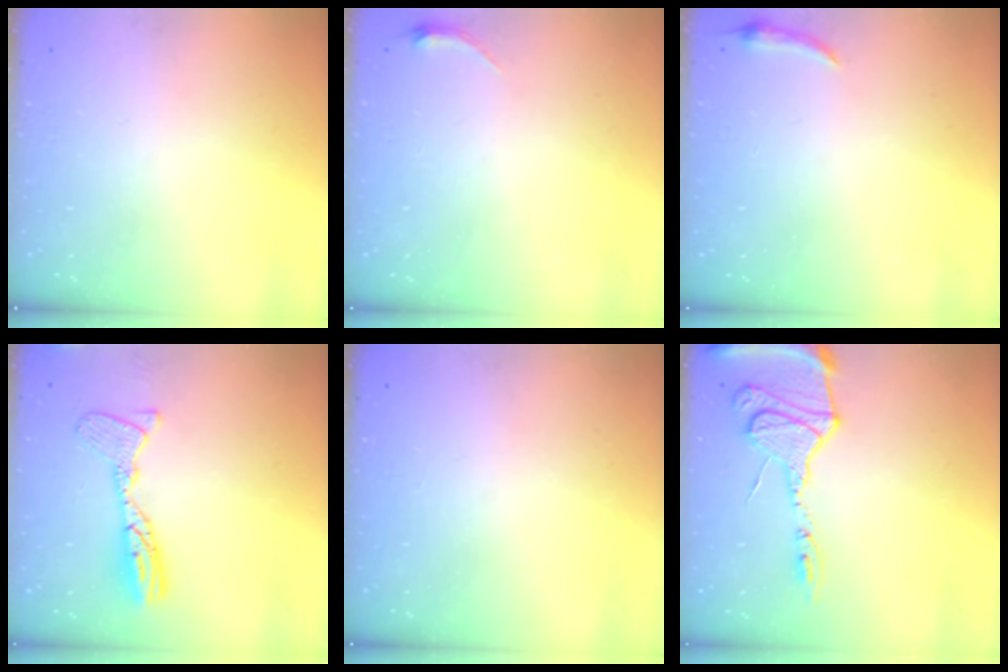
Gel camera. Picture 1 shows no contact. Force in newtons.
{"total": 3.4, "press": 3.3, "slide": 0.7}
{"total": 3.7, "press": 3.6, "slide": 0.8}
{"total": 13.5, "press": 13.4, "slide": 1.3}
{"total": 0.0}
{"total": 15.3, "press": 15.2, "slide": 1.4}